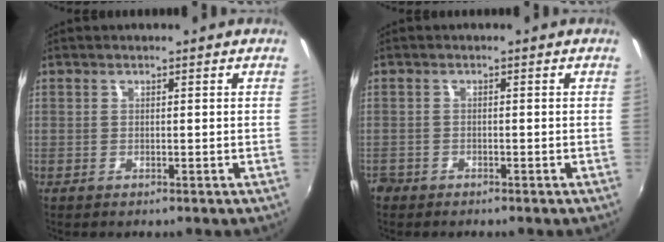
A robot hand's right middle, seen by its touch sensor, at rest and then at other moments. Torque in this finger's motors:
{"motor_torque": [-0.29, 0.03, 0.01, -0.01]}